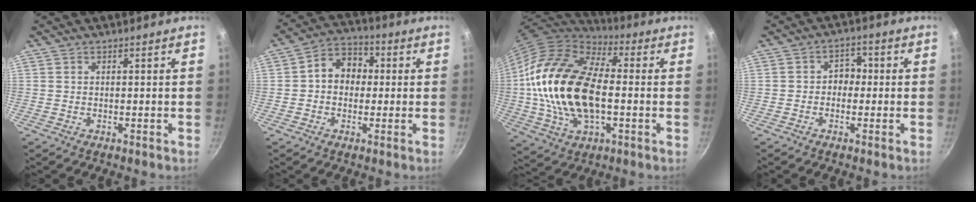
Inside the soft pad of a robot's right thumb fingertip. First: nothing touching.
{"total": 8.7, "force": [0.5, 7.0, 5.1], "torque": [-0.039, 0.023, -0.008]}
{"total": 24.0, "force": [-0.8, 13.9, 19.6], "torque": [-0.363, 0.025, -0.019]}
{"total": 3.6, "force": [-0.6, 3.0, 1.9], "torque": [0.005, 0.014, -0.017]}